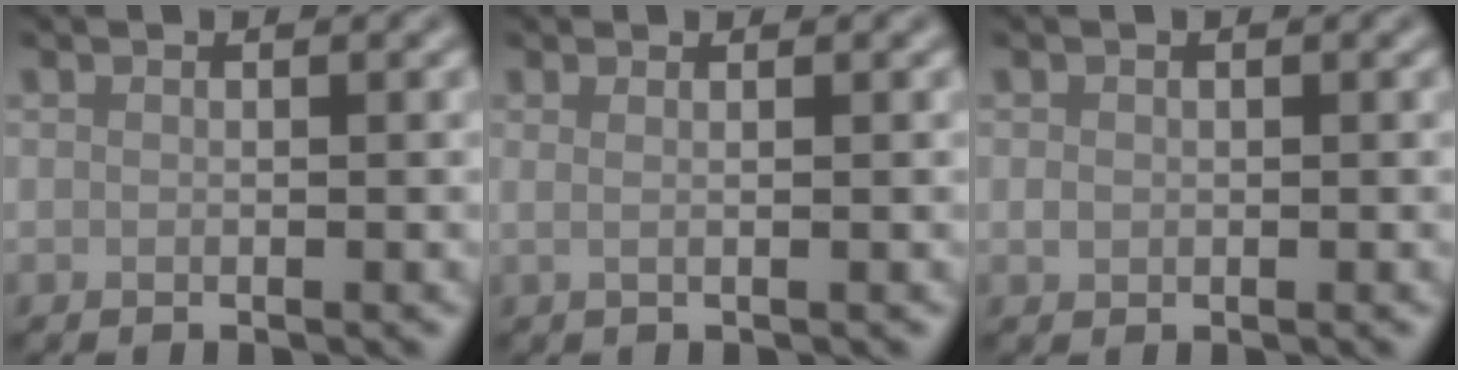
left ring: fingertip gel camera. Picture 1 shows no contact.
{"total": 1.7, "force": [0.4, 0.7, 1.4], "torque": [-0.019, -0.001, -0.010]}
{"total": 0.8, "force": [0.0, 0.7, 0.4], "torque": [-0.007, -0.002, -0.001]}